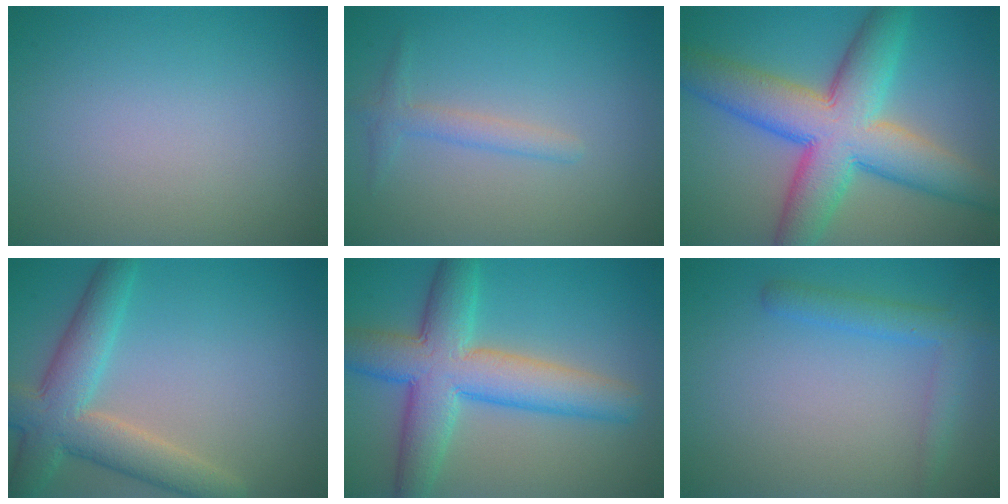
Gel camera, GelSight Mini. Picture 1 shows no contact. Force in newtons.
{"total": 1.6, "press": 1.6, "slide": 0.1}
{"total": 10.9, "press": 10.9, "slide": 0.1}
{"total": 6.3, "press": 6.3, "slide": 0.2}
{"total": 8.6, "press": 8.6, "slide": 0.2}
{"total": 2.6, "press": 2.6, "slide": 0.1}